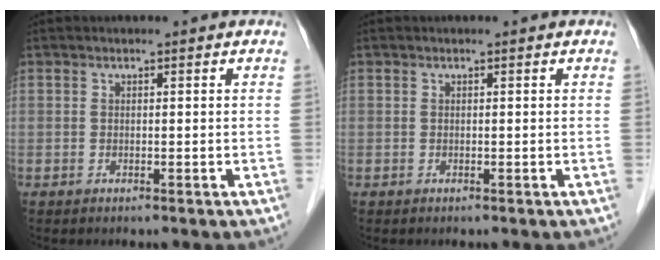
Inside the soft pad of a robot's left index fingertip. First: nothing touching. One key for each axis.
{"total": 0.0}